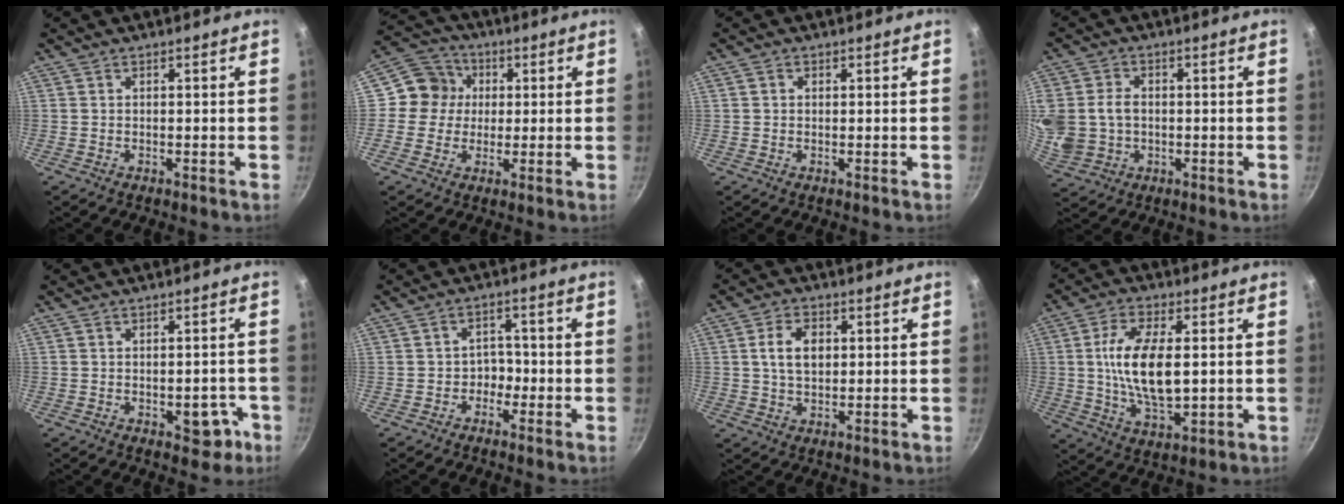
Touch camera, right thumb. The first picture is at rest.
{"total": 8.2, "force": [0.9, 7.9, 2.3], "torque": [0.001, 0.016, -0.005]}
{"total": 0.9, "force": [0.2, 0.8, 0.4], "torque": [-0.005, 0.004, 0.002]}
{"total": 14.1, "force": [0.2, 11.5, 8.0], "torque": [-0.189, 0.015, 0.014]}
{"total": 5.1, "force": [-1.9, 3.1, 3.6], "torque": [-0.015, 0.016, -0.019]}
{"total": 3.3, "force": [-1.4, 2.7, 1.2], "torque": [0.019, 0.022, -0.022]}
{"total": 6.5, "force": [1.2, 4.3, 4.7], "torque": [-0.069, 0.002, 0.021]}
{"total": 13.8, "force": [1.0, 6.6, 12.1], "torque": [-0.222, 0.001, 0.022]}